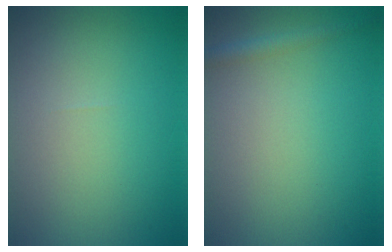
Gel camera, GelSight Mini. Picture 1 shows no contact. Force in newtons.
{"total": 1.3, "press": 1.3, "slide": 0.0}